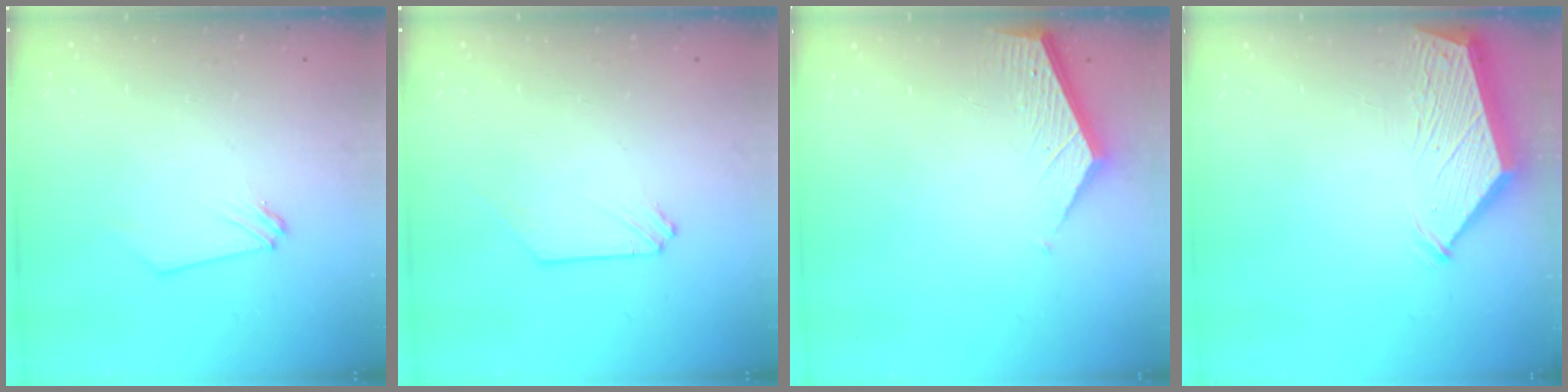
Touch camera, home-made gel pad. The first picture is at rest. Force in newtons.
{"total": 0.0}
{"total": 3.6, "press": 3.6, "slide": 0.4}
{"total": 3.1, "press": 3.1, "slide": 0.4}